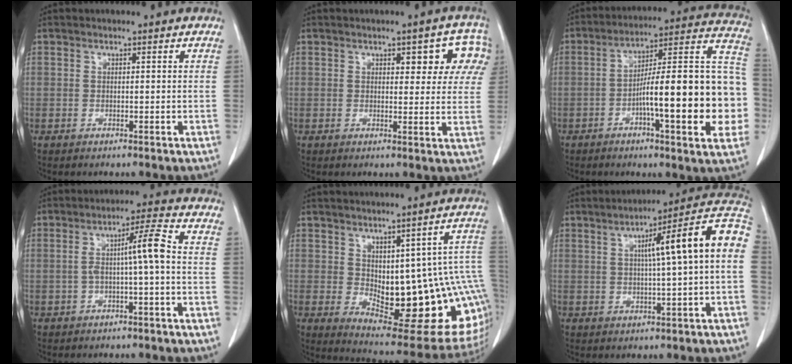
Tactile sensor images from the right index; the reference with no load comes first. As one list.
[{"total": 7.0, "force": [3.2, 3.3, 5.3], "torque": [-0.042, 0.015, 0.032]}, {"total": 22.3, "force": [-4.5, 3.3, 21.6], "torque": [-0.244, 0.033, -0.062]}, {"total": 5.6, "force": [-0.3, -0.1, 5.6], "torque": [-0.094, 0.022, -0.004]}, {"total": 20.6, "force": [-1.6, 7.0, 19.3], "torque": [-0.178, 0.011, 0.006]}, {"total": 14.0, "force": [2.1, 0.1, 13.8], "torque": [-0.192, 0.036, 0.024]}]